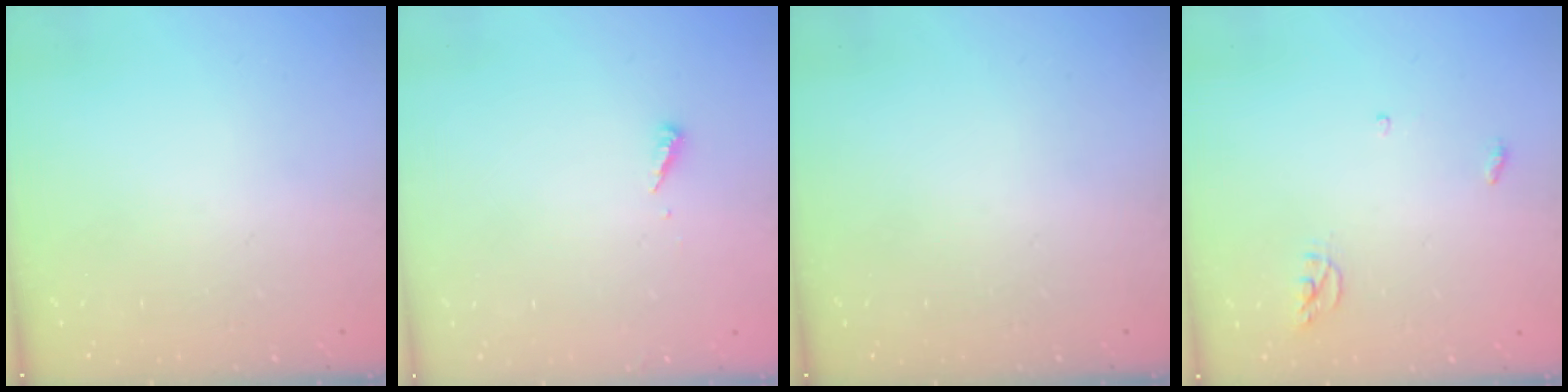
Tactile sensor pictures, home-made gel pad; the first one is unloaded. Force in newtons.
{"total": 3.5, "press": 3.5, "slide": 0.2}
{"total": 0.0}
{"total": 3.9, "press": 3.8, "slide": 0.3}